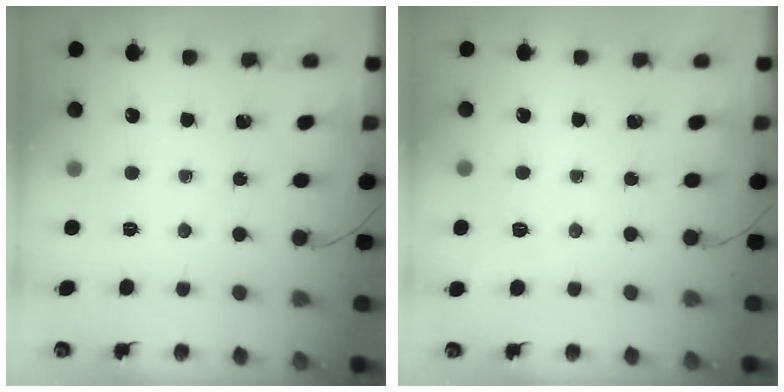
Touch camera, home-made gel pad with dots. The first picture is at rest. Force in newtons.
{"total": 6.9, "press": 6.6, "slide": 2.1}